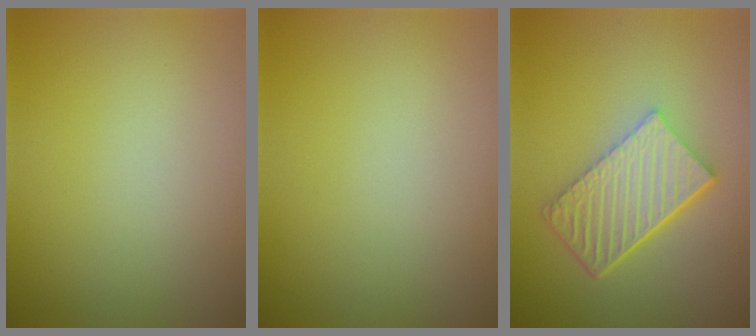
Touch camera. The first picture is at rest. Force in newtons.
{"total": 0.0}
{"total": 6.0, "press": 4.1, "slide": 4.4}